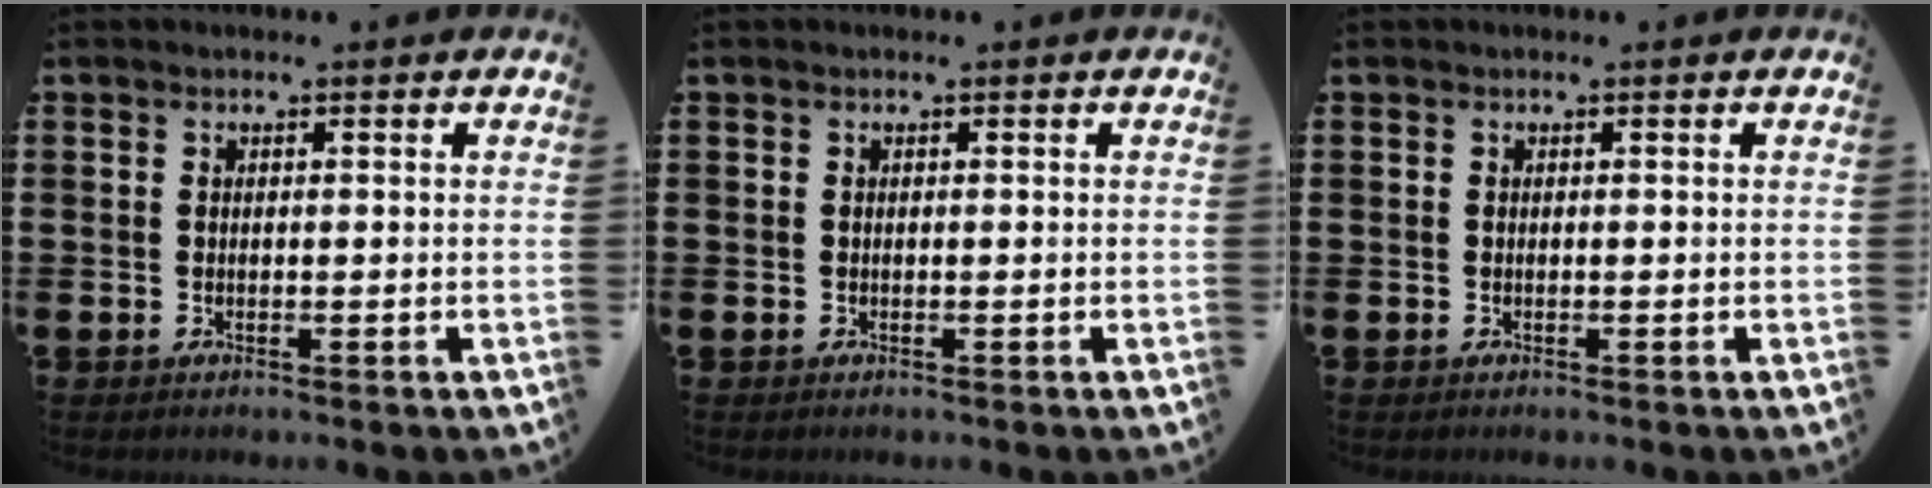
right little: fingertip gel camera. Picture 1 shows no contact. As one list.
[{"total": 0.0}, {"total": 0.0}]